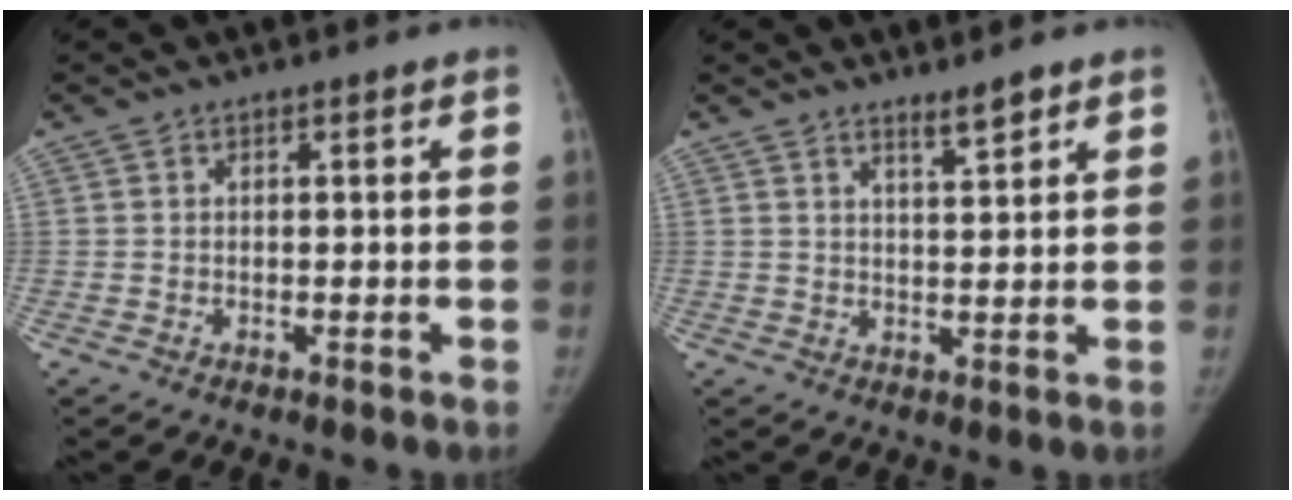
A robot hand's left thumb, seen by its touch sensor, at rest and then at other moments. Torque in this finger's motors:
{"motor_torque": [-0.31, -0.21, -0.13, 0.18, 0.00]}